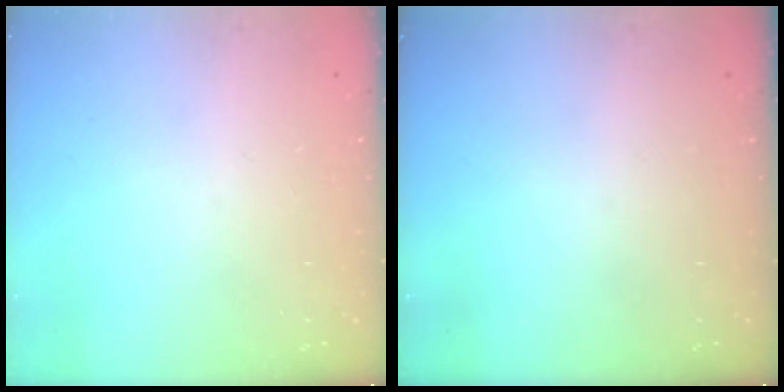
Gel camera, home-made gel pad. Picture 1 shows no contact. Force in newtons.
{"total": 0.0}